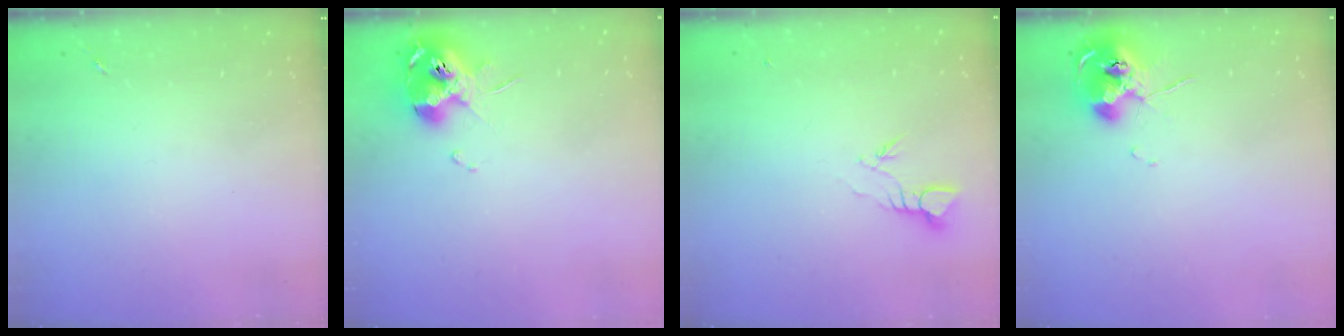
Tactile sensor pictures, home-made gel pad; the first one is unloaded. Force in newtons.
{"total": 11.0, "press": 10.9, "slide": 1.3}
{"total": 3.7, "press": 3.7, "slide": 0.3}
{"total": 10.1, "press": 10.0, "slide": 0.9}